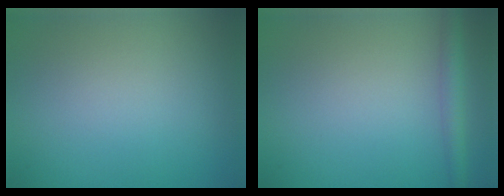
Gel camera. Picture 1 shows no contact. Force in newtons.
{"total": 2.3, "press": 2.3, "slide": 0.0}